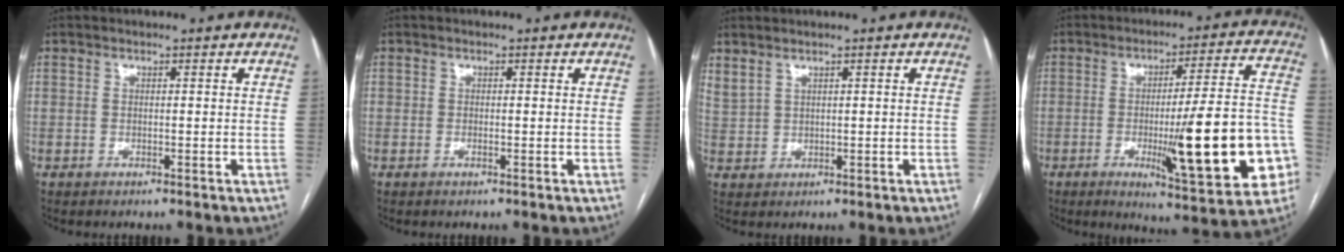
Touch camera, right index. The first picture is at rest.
{"total": 0.5, "force": [-0.3, 0.0, 0.4], "torque": [-0.010, -0.001, -0.004]}
{"total": 2.4, "force": [1.9, 0.7, 1.3], "torque": [-0.039, 0.007, 0.051]}
{"total": 20.0, "force": [-5.3, 2.3, 19.2], "torque": [-0.231, 0.004, -0.062]}